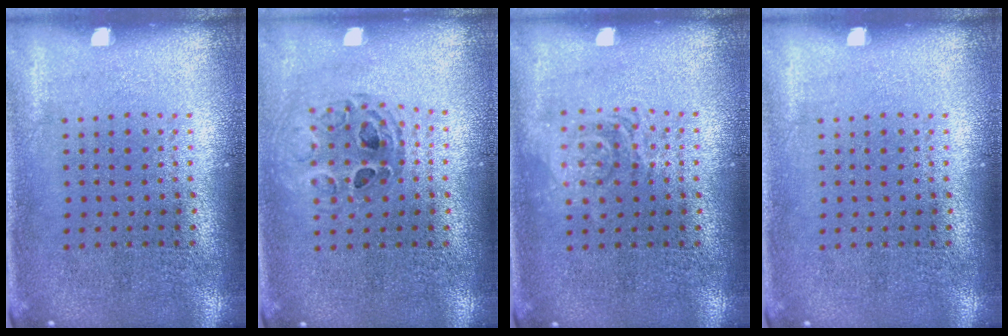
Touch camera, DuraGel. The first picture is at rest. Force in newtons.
{"total": 0.8, "press": 0.8, "slide": 0.1}
{"total": 1.1, "press": 1.1, "slide": 0.2}
{"total": 0.0}